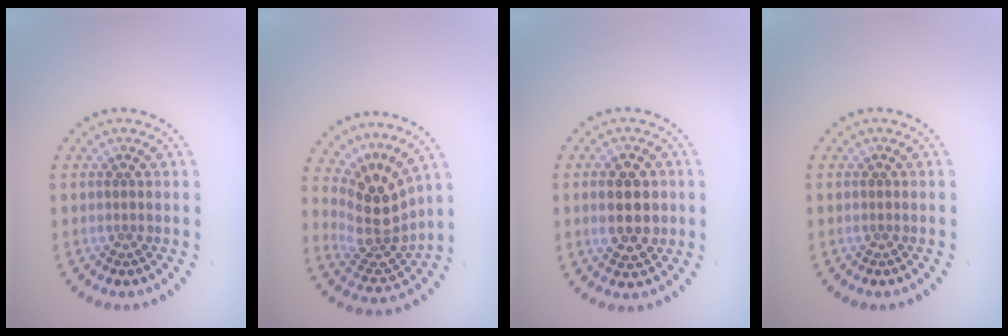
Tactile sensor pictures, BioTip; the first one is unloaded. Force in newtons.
{"total": 4.4, "press": 3.2, "slide": 2.9}
{"total": 4.8, "press": 4.8, "slide": 0.4}
{"total": 0.0}